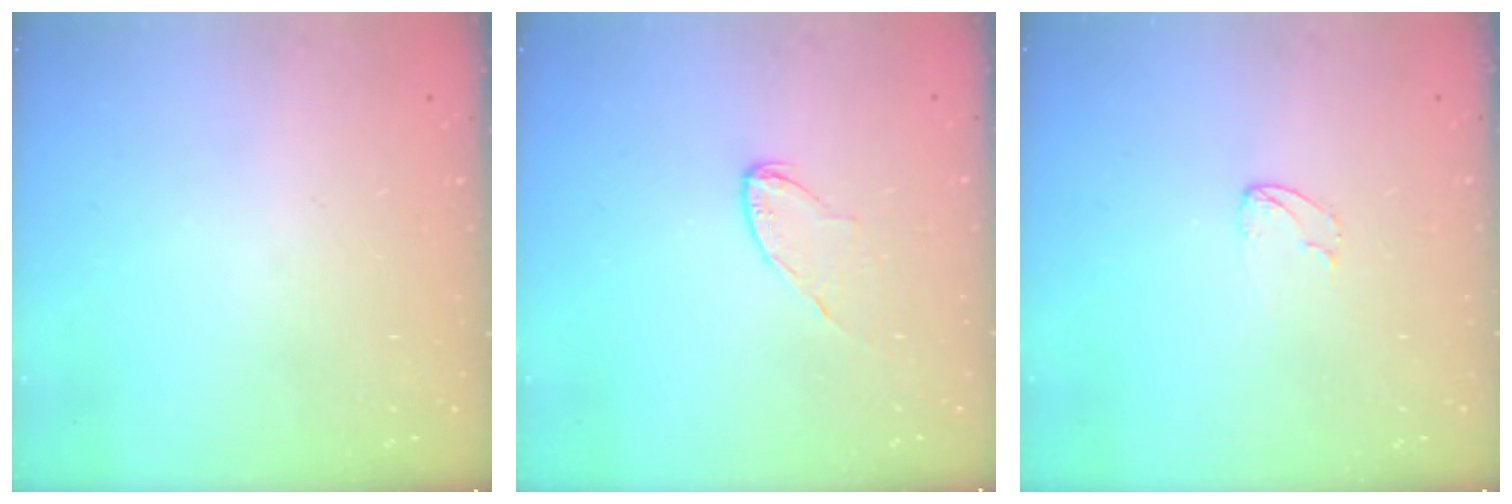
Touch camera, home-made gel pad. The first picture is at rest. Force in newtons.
{"total": 6.1, "press": 6.1, "slide": 0.5}
{"total": 2.8, "press": 2.8, "slide": 0.2}